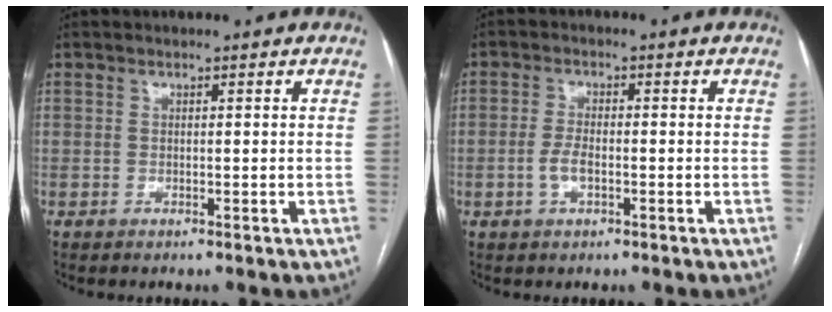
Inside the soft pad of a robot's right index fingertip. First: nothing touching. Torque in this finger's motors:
{"motor_torque": [0.45, -0.05, 0.06, 0.02]}